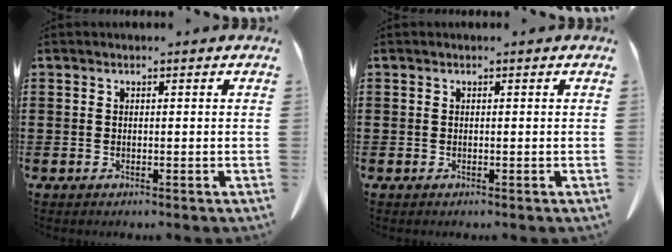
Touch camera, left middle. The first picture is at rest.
{"total": 0.0}